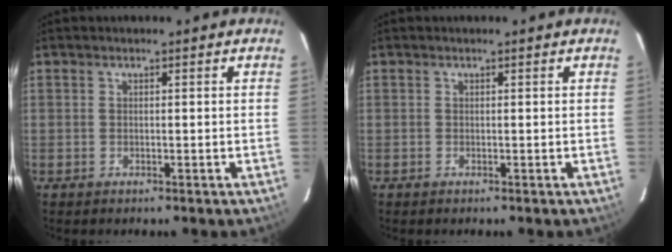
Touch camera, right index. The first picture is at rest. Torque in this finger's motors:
{"motor_torque": [-0.01, 0.03, -0.02, 0.01]}